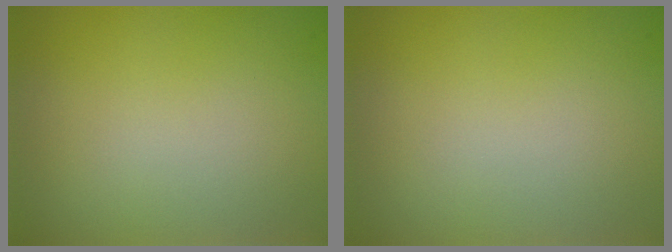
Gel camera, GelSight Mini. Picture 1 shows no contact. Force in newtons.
{"total": 0.0}